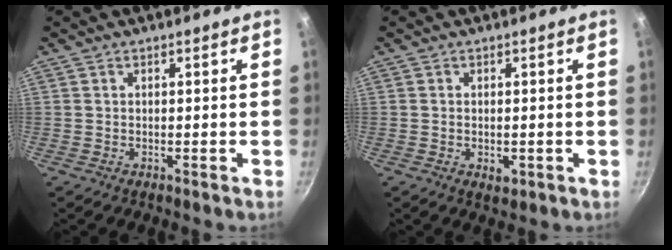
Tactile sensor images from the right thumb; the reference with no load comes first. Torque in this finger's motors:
{"motor_torque": [-0.21, 0.17, -0.04, 0.76, -0.01]}